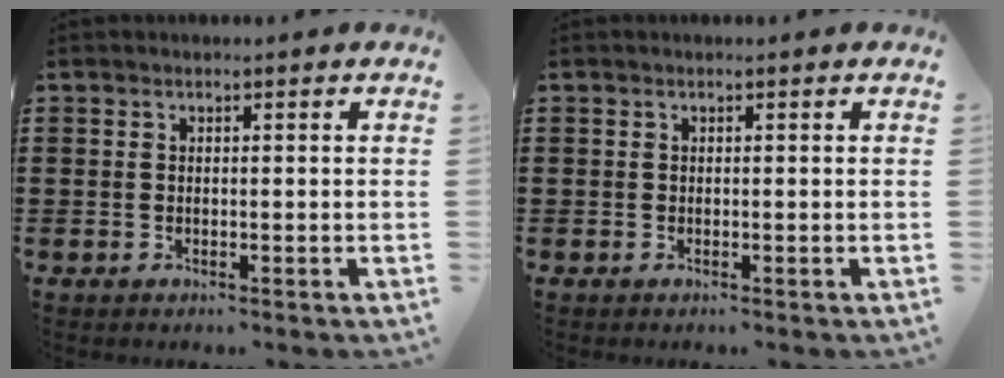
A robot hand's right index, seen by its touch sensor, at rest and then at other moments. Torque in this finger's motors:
{"motor_torque": [0.45, -0.42, 0.00, 0.01]}